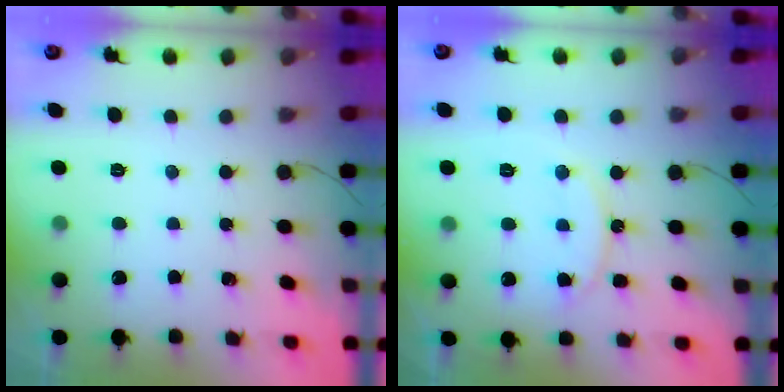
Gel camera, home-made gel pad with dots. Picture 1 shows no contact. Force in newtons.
{"total": 13.7, "press": 13.6, "slide": 1.1}